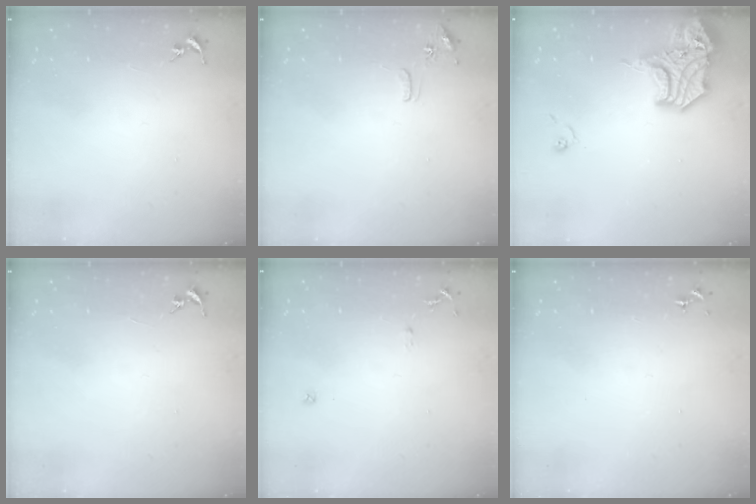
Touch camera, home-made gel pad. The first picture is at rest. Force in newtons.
{"total": 8.1, "press": 8.1, "slide": 0.7}
{"total": 15.8, "press": 15.6, "slide": 2.4}
{"total": 0.0}
{"total": 5.6, "press": 5.5, "slide": 0.6}
{"total": 0.0}